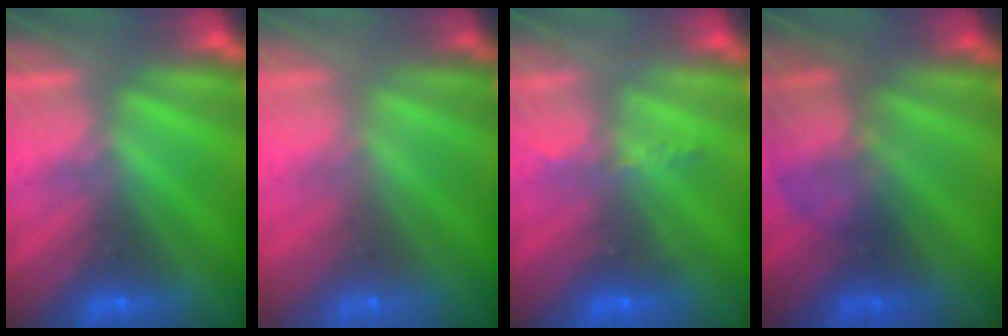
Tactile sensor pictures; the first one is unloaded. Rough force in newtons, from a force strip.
{"total": 7.6}
{"total": 2.3}
{"total": 2.2}